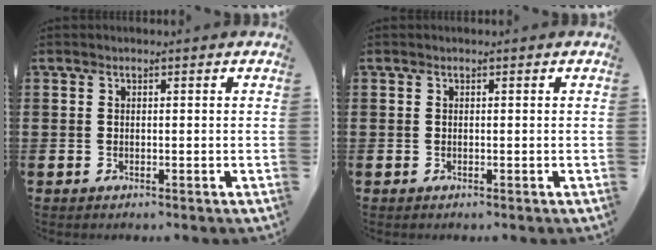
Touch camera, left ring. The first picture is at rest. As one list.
[{"total": 0.0}]